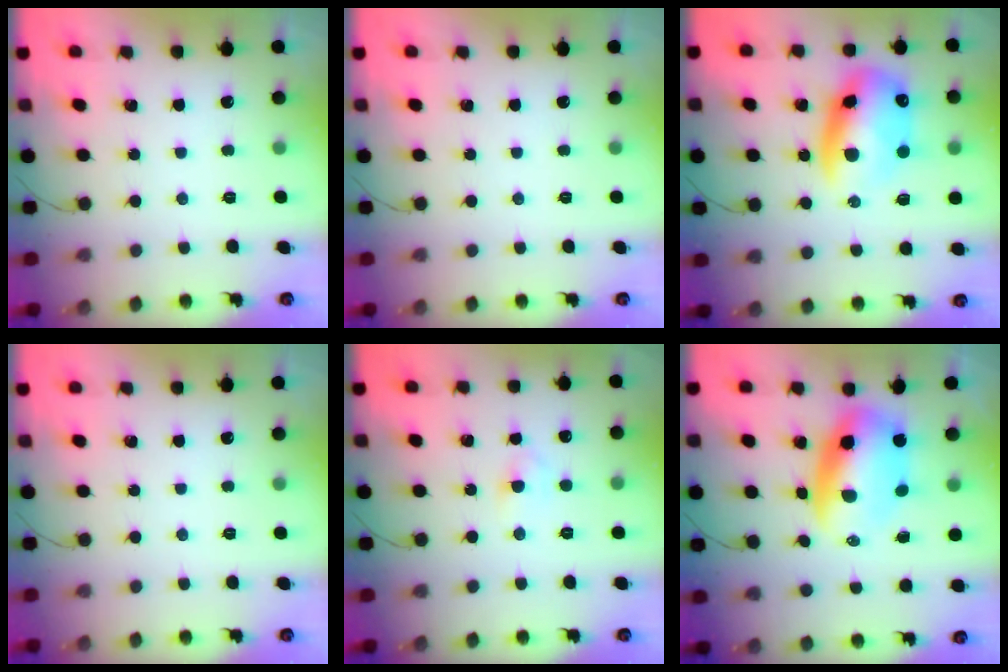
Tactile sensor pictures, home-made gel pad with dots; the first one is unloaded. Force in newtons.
{"total": 0.0}
{"total": 13.9, "press": 13.5, "slide": 3.3}
{"total": 0.0}
{"total": 2.8, "press": 2.6, "slide": 1.0}
{"total": 9.7, "press": 9.4, "slide": 2.6}